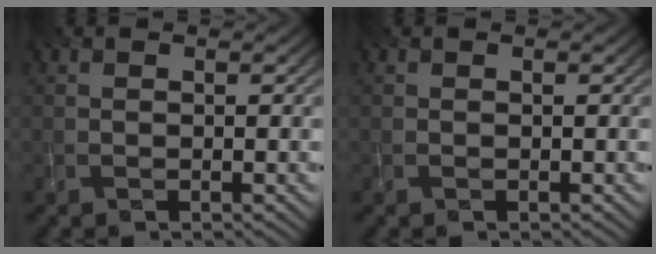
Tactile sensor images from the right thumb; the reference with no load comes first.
{"total": 0.0}